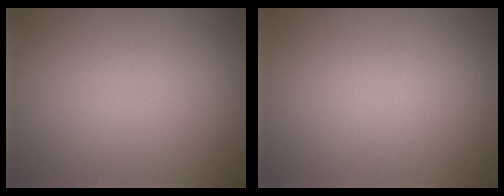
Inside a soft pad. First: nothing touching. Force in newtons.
{"total": 0.0}